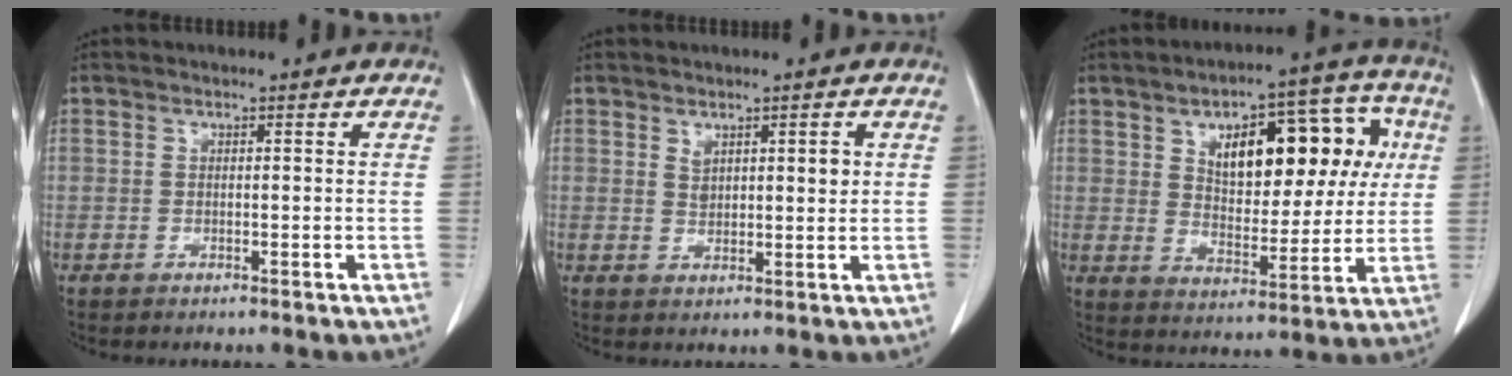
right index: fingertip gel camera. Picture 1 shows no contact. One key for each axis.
{"total": 3.3, "fx": 1.5, "fy": 1.5, "fz": 2.6, "tx": -0.038, "ty": 0.000, "tz": 0.027}
{"total": 16.1, "fx": 4.9, "fy": 7.4, "fz": 13.5, "tx": -0.175, "ty": 0.042, "tz": 0.077}